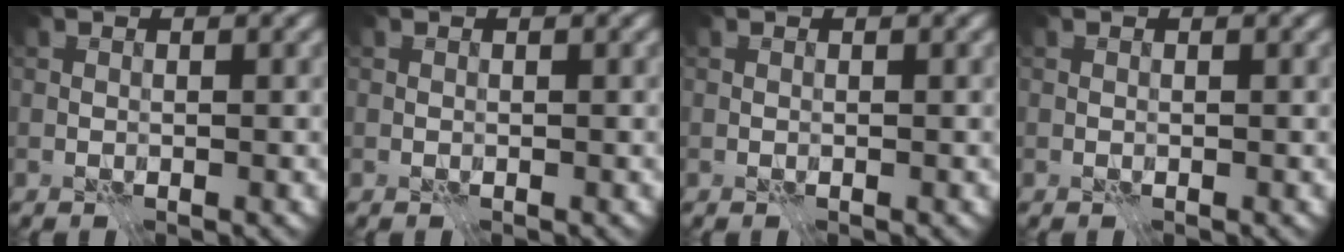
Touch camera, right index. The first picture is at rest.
{"total": 0.0}
{"total": 0.0}
{"total": 0.0}